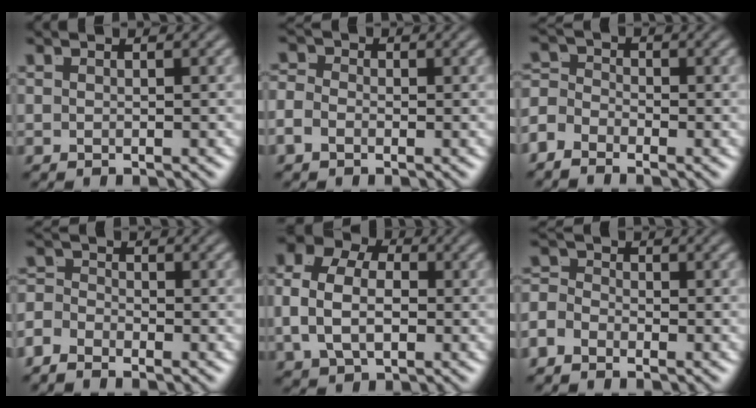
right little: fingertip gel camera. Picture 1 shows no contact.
{"total": 1.8, "force": [-0.9, 1.4, 0.8], "torque": [-0.018, -0.010, -0.017]}
{"total": 3.8, "force": [-1.3, 3.3, 1.4], "torque": [-0.022, -0.015, -0.029]}
{"total": 2.9, "force": [-1.6, 2.2, 0.9], "torque": [-0.014, -0.017, -0.030]}
{"total": 8.5, "force": [1.2, 6.4, 5.5], "torque": [-0.106, 0.005, 0.013]}
{"total": 2.9, "force": [-1.2, 2.4, 1.1], "torque": [-0.016, -0.014, -0.024]}